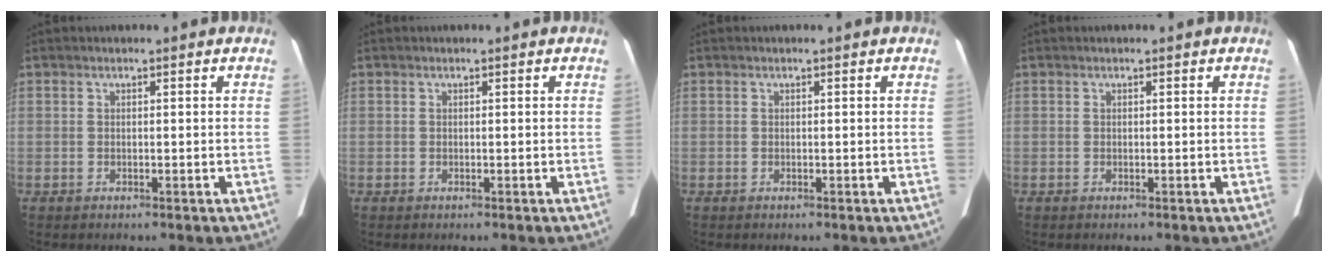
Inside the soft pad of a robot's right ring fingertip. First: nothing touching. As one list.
[{"total": 0.0}, {"total": 0.0}, {"total": 0.0}]